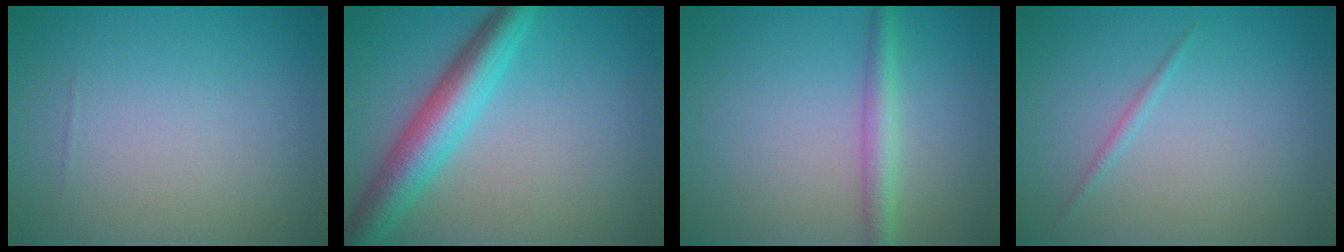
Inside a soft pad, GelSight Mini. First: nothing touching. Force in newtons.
{"total": 5.8, "press": 5.8, "slide": 0.1}
{"total": 2.4, "press": 2.4, "slide": 0.0}
{"total": 0.7, "press": 0.7, "slide": 0.0}